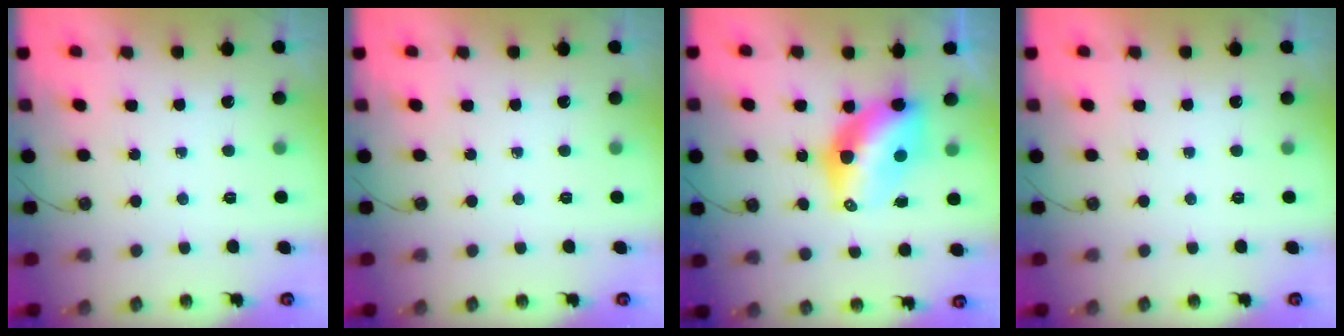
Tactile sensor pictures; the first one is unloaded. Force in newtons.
{"total": 0.0}
{"total": 9.5, "press": 9.5, "slide": 0.9}
{"total": 0.0}